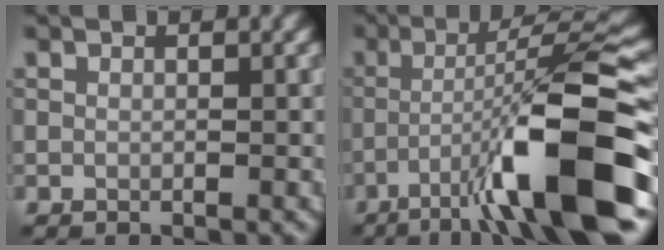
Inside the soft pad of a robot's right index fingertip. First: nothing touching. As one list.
[{"total": 12.1, "force": [-5.2, 1.6, 10.9], "torque": [-0.165, 0.017, -0.081]}]